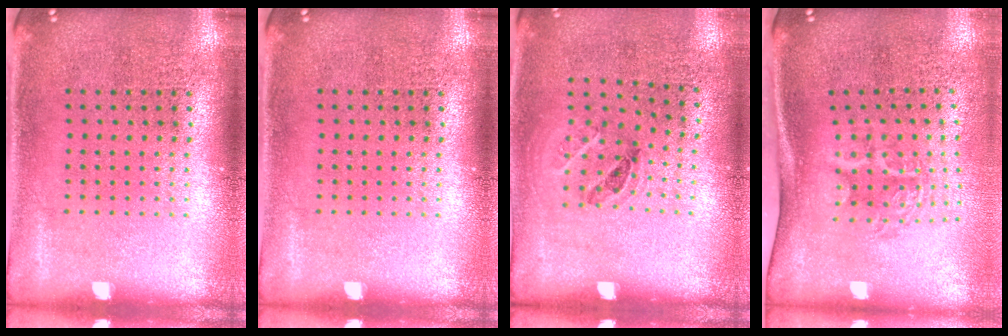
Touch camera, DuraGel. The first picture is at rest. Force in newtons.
{"total": 0.0}
{"total": 1.2, "press": 0.7, "slide": 0.9}
{"total": 1.9, "press": 1.3, "slide": 1.4}